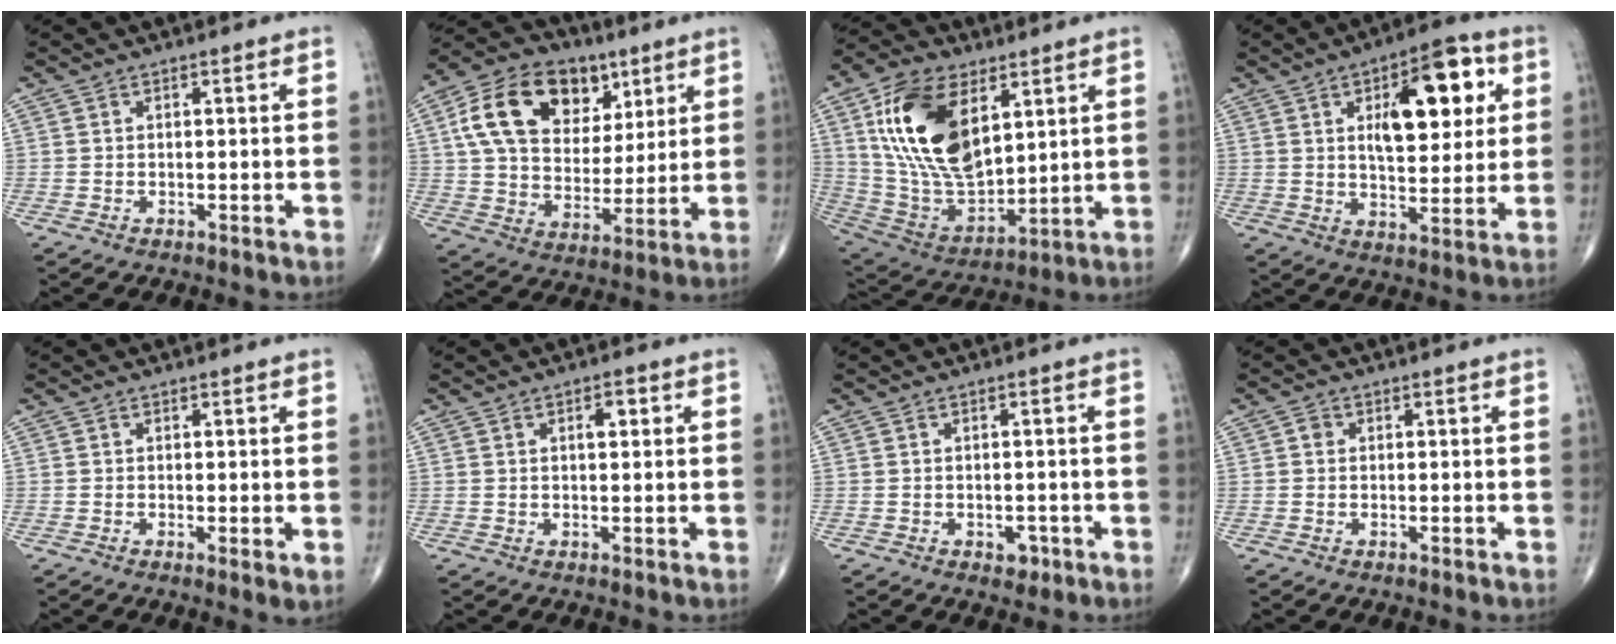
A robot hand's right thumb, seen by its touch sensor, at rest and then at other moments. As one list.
[{"total": 19.8, "force": [7.4, 13.6, 12.3], "torque": [-0.187, -0.006, 0.125]}, {"total": 22.0, "force": [7.8, 12.0, 16.7], "torque": [-0.296, -0.032, 0.153]}, {"total": 16.1, "force": [5.0, 7.5, 13.3], "torque": [-0.152, -0.005, 0.076]}, {"total": 1.9, "force": [-0.1, 0.4, 1.9], "torque": [-0.032, -0.008, -0.006]}, {"total": 2.5, "force": [0.9, 1.2, 2.1], "torque": [-0.027, -0.001, 0.012]}, {"total": 2.2, "force": [-1.0, 1.5, 1.2], "torque": [-0.003, 0.003, -0.010]}, {"total": 1.2, "force": [0.1, 1.1, 0.5], "torque": [-0.003, 0.003, -0.001]}]